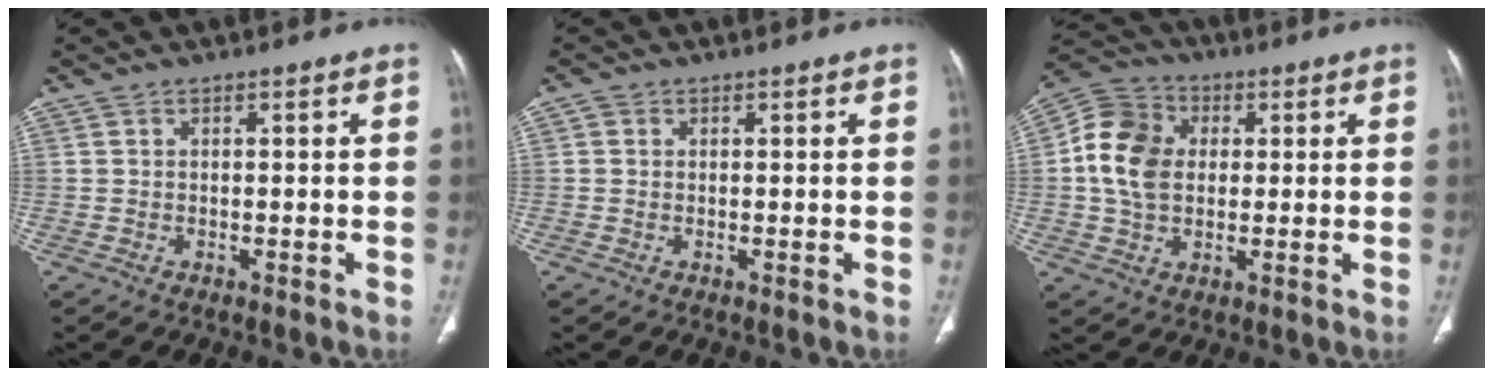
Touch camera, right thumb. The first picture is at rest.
{"total": 0.8, "force": [0.2, 0.8, 0.3], "torque": [-0.001, 0.001, 0.001]}
{"total": 11.5, "force": [1.1, 8.8, 7.4], "torque": [-0.131, 0.016, 0.012]}